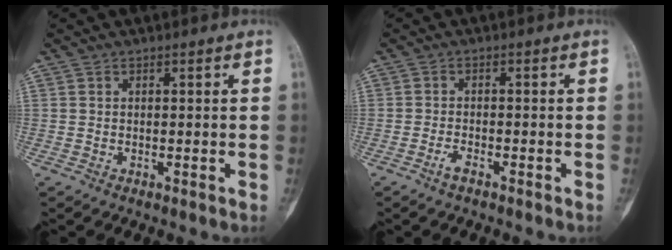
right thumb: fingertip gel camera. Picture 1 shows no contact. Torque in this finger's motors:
{"motor_torque": [-0.25, 0.21, -0.22, -0.04, 0.00]}